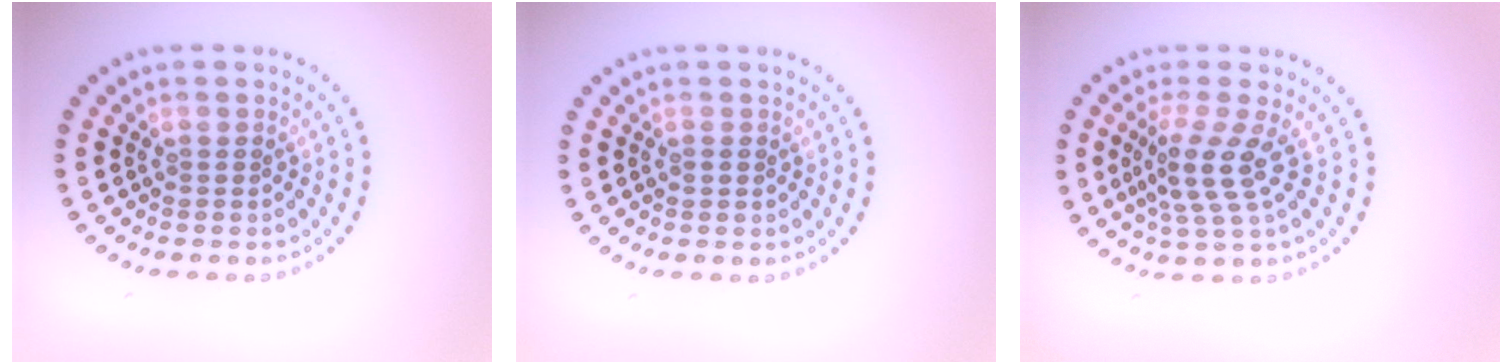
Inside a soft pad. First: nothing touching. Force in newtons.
{"total": 0.7, "press": 0.7, "slide": 0.1}
{"total": 3.5, "press": 2.7, "slide": 2.1}